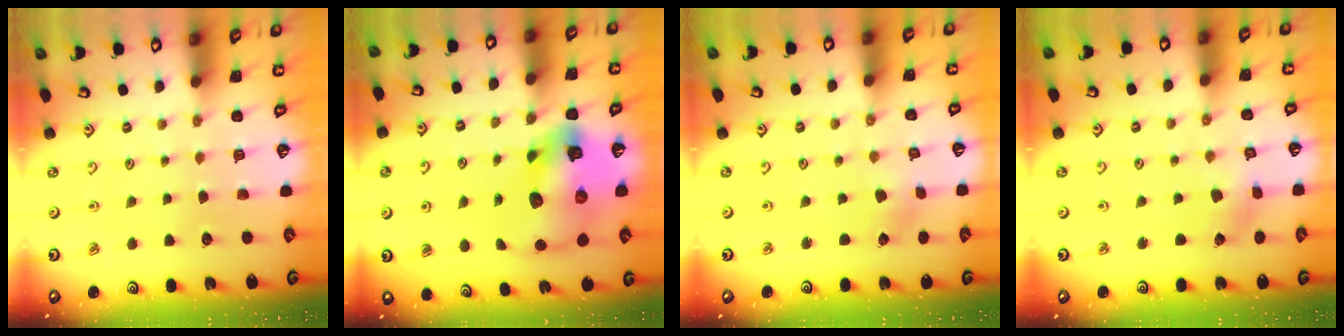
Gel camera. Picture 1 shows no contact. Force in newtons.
{"total": 17.3, "press": 17.1, "slide": 2.6}
{"total": 0.0}
{"total": 0.9, "press": 0.9, "slide": 0.2}